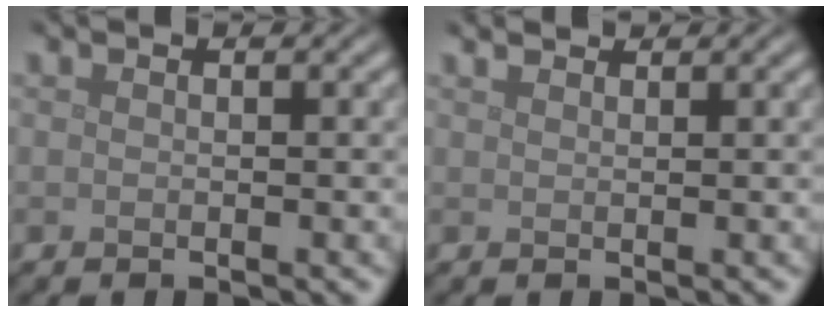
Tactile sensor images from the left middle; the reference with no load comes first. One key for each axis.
{"total": 1.4, "fx": 1.3, "fy": 0.2, "fz": 0.4, "tx": -0.011, "ty": 0.000, "tz": 0.019}